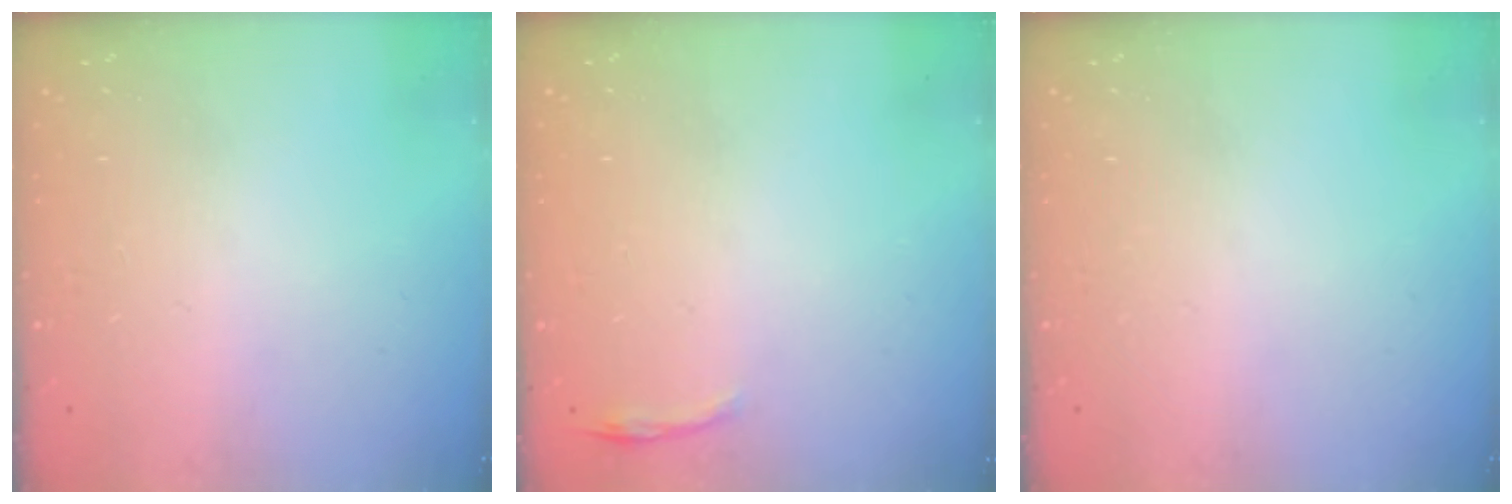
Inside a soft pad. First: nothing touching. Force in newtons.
{"total": 3.3, "press": 3.2, "slide": 0.7}
{"total": 0.0}